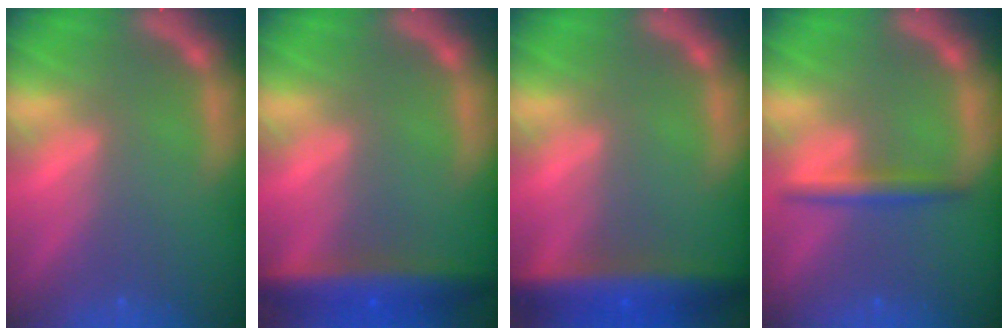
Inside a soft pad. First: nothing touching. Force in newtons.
{"total": 6.0}
{"total": 6.9}
{"total": 2.4}